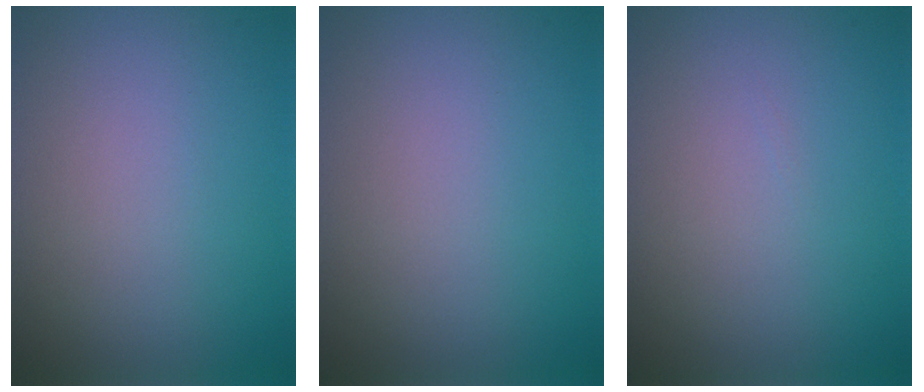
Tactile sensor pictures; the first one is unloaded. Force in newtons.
{"total": 0.0}
{"total": 0.0}